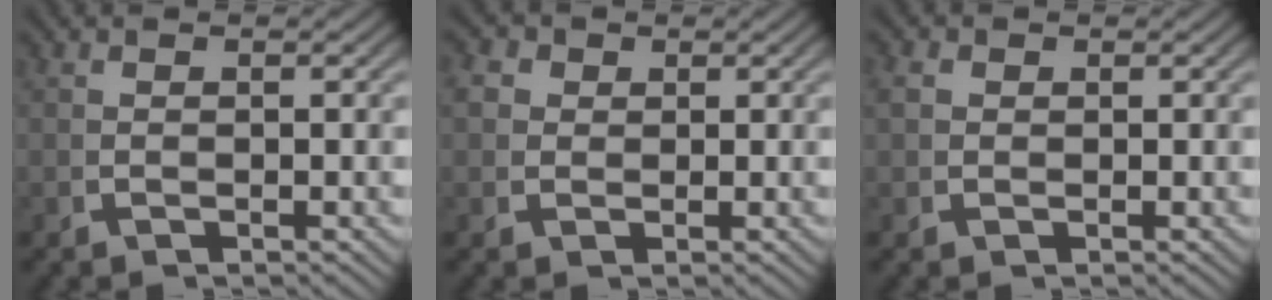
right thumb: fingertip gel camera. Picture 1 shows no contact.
{"total": 3.3, "force": [1.2, 2.8, 1.3], "torque": [-0.035, -0.005, 0.022]}
{"total": 1.3, "force": [0.5, 1.1, 0.5], "torque": [-0.015, -0.007, 0.015]}